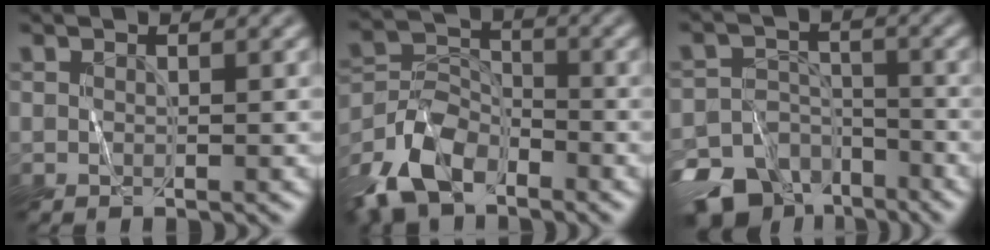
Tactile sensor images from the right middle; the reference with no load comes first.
{"total": 6.7, "force": [-5.2, 3.1, 2.9], "torque": [-0.064, 0.002, -0.113]}
{"total": 11.9, "force": [-8.8, 7.5, 2.9], "torque": [-0.055, -0.030, -0.161]}